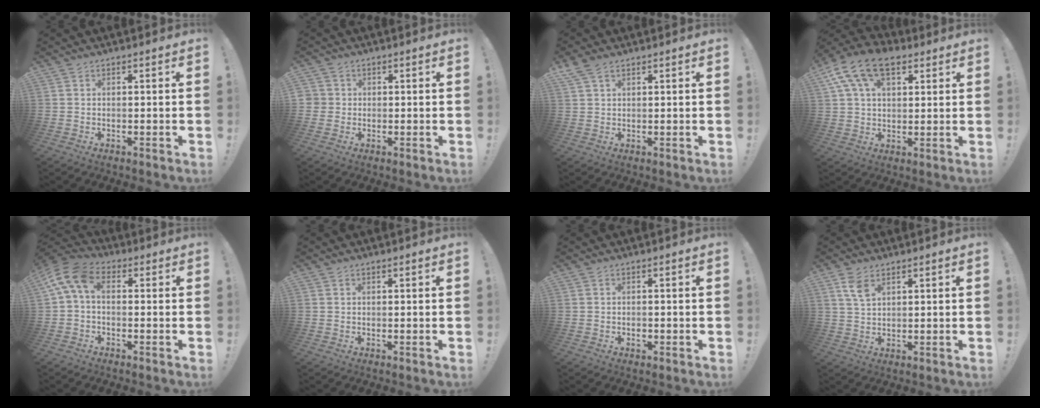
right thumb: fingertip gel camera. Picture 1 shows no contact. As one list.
[{"total": 2.7, "force": [0.1, 2.6, 0.4], "torque": [-0.012, 0.006, 0.003]}, {"total": 4.0, "force": [2.7, 2.0, 2.1], "torque": [-0.038, -0.010, 0.052]}, {"total": 14.1, "force": [7.0, 8.2, 9.1], "torque": [-0.165, -0.022, 0.129]}, {"total": 9.7, "force": [2.0, 5.3, 7.8], "torque": [-0.171, -0.004, 0.041]}, {"total": 0.5, "force": [0.4, 0.3, 0.1], "torque": [0.002, -0.001, 0.007]}, {"total": 1.0, "force": [-0.7, 0.6, 0.3], "torque": [-0.013, 0.003, -0.010]}, {"total": 5.1, "force": [2.9, 2.5, 3.3], "torque": [-0.063, -0.010, 0.054]}]